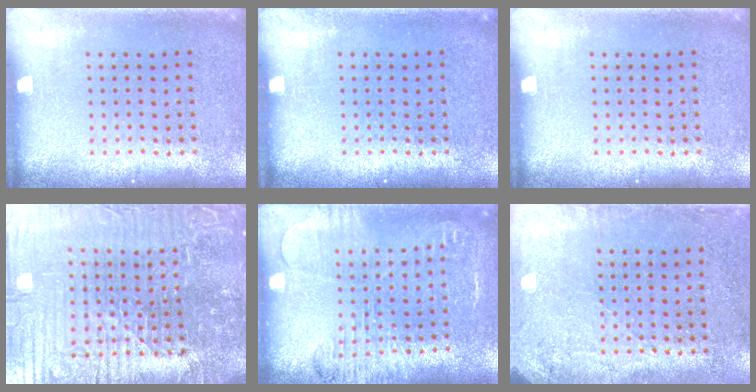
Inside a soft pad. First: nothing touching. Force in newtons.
{"total": 0.0}
{"total": 0.0}
{"total": 7.9, "press": 7.0, "slide": 3.6}
{"total": 1.8, "press": 1.7, "slide": 0.5}
{"total": 2.9, "press": 2.3, "slide": 1.6}